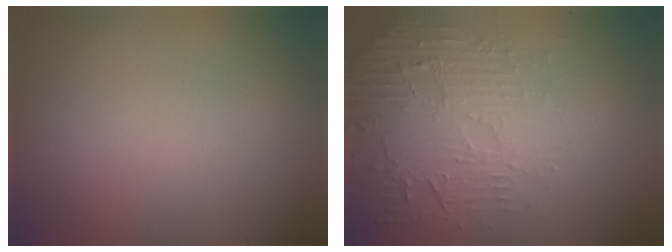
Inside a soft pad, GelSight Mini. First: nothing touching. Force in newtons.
{"total": 5.8, "press": 3.7, "slide": 4.5}